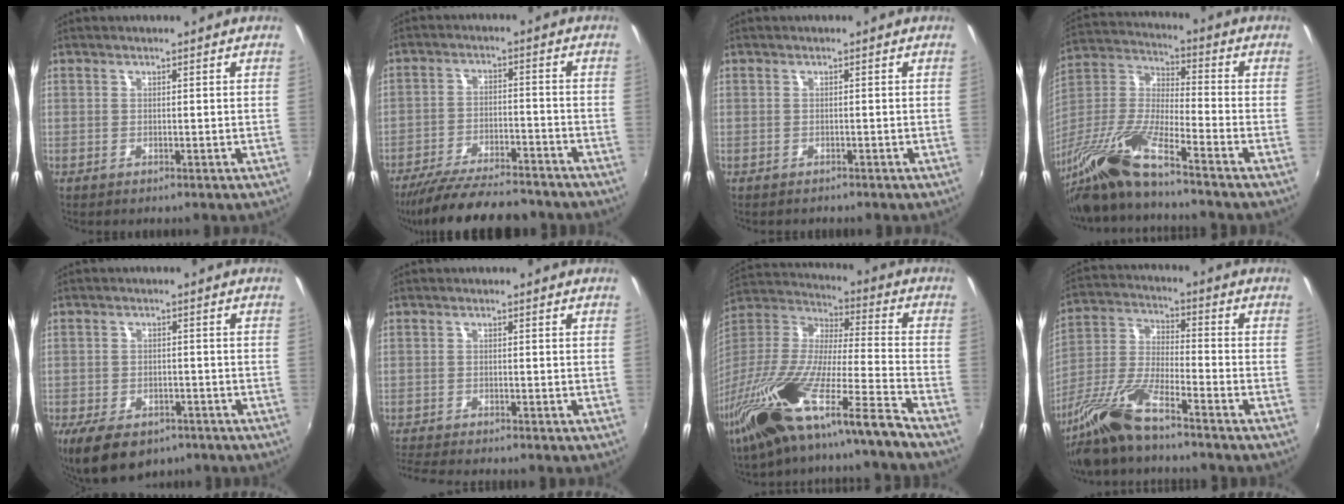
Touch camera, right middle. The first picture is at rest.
{"total": 16.9, "force": [-14.6, 3.8, 7.5], "torque": [-0.156, -0.022, -0.225]}
{"total": 0.8, "force": [-0.7, 0.4, 0.0], "torque": [-0.004, 0.001, -0.010]}
{"total": 16.2, "force": [-12.3, 0.6, 10.6], "torque": [-0.219, -0.028, -0.248]}
{"total": 10.6, "force": [-7.0, 5.5, 5.8], "torque": [-0.126, -0.025, -0.108]}
{"total": 5.4, "force": [-5.1, -0.1, 1.8], "torque": [-0.053, -0.024, -0.093]}
{"total": 25.8, "force": [-18.5, 0.9, 18.0], "torque": [-0.317, -0.068, -0.337]}
{"total": 13.0, "force": [-9.8, 2.1, 8.3], "torque": [-0.192, -0.005, -0.201]}